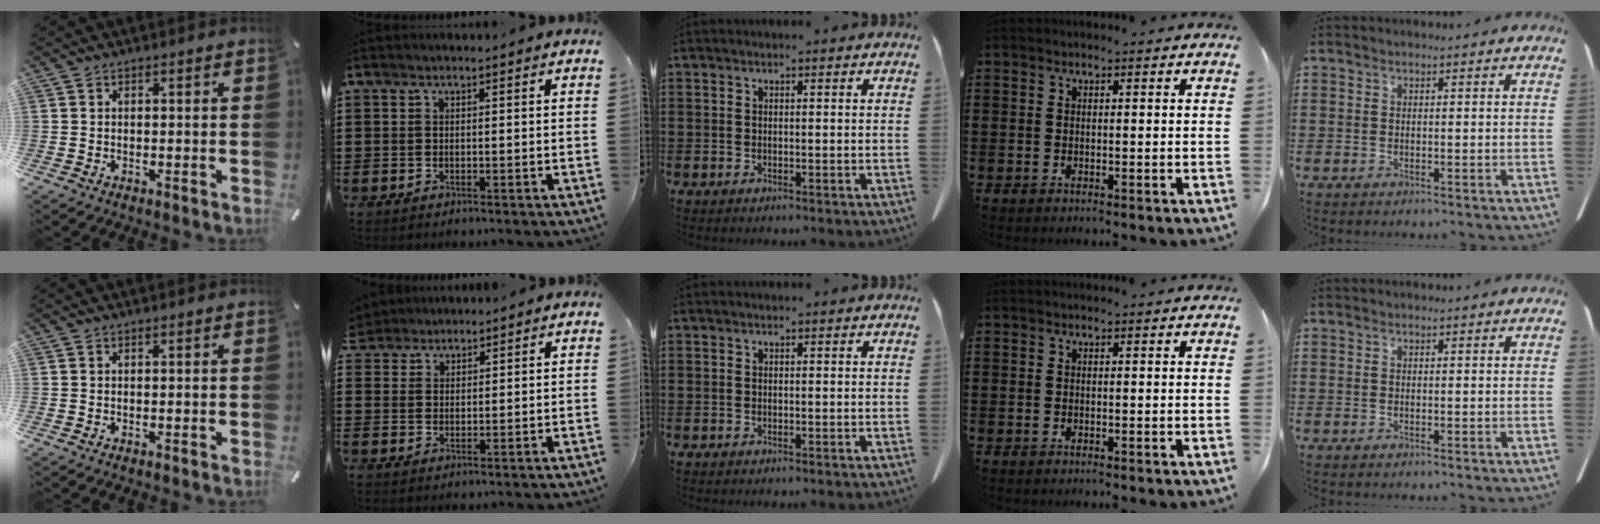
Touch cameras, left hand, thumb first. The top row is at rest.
{"index": {"total": 2.7, "force": [2.4, 1.2, -0.5], "torque": [-0.004, 0.002, 0.046]}}